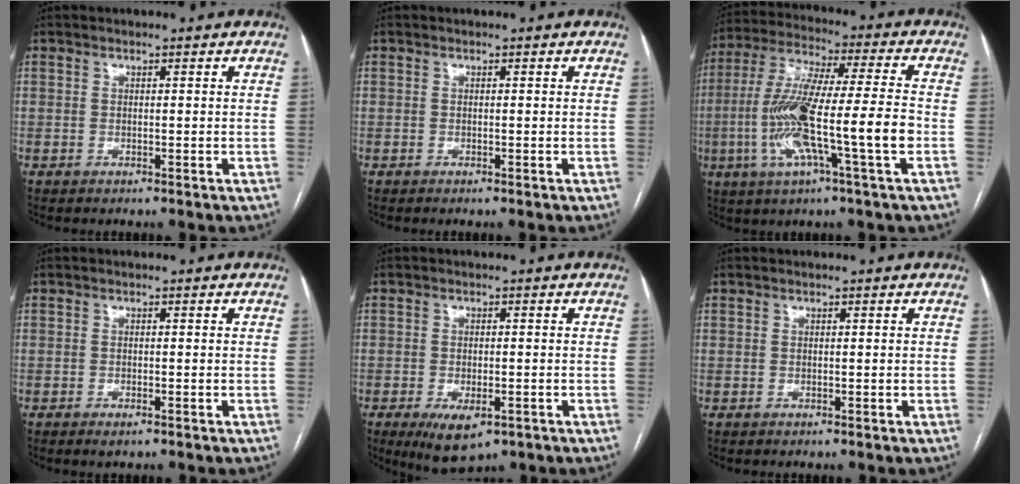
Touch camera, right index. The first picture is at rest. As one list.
[{"total": 0.0}, {"total": 16.2, "force": [-3.9, 0.4, 15.7], "torque": [-0.308, 0.000, -0.076]}, {"total": 1.1, "force": [-0.7, 0.3, 0.8], "torque": [-0.012, -0.001, -0.007]}, {"total": 6.4, "force": [-3.2, 2.7, 4.8], "torque": [-0.079, -0.011, -0.040]}, {"total": 0.0}]